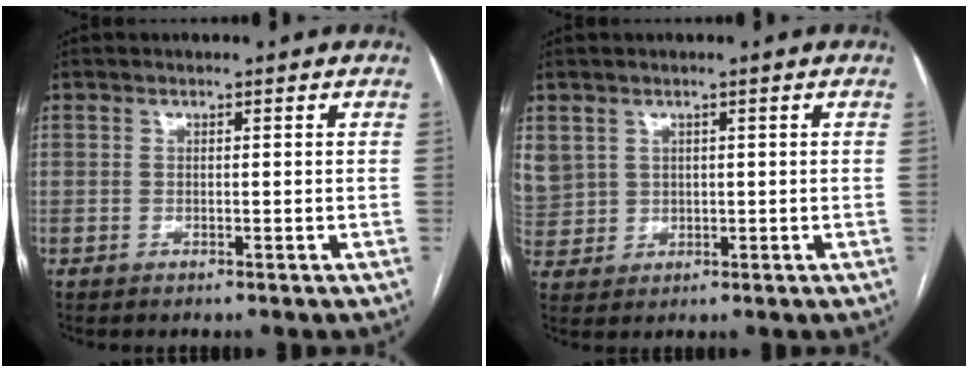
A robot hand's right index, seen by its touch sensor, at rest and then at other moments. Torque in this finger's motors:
{"motor_torque": [0.68, 0.15, 0.30, 0.01]}